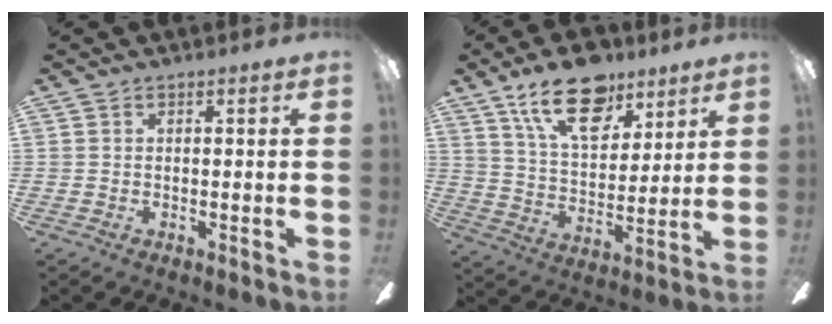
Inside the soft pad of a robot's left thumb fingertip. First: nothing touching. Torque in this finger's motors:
{"motor_torque": [2.22, 1.67, 1.44, -1.32, 0.44]}